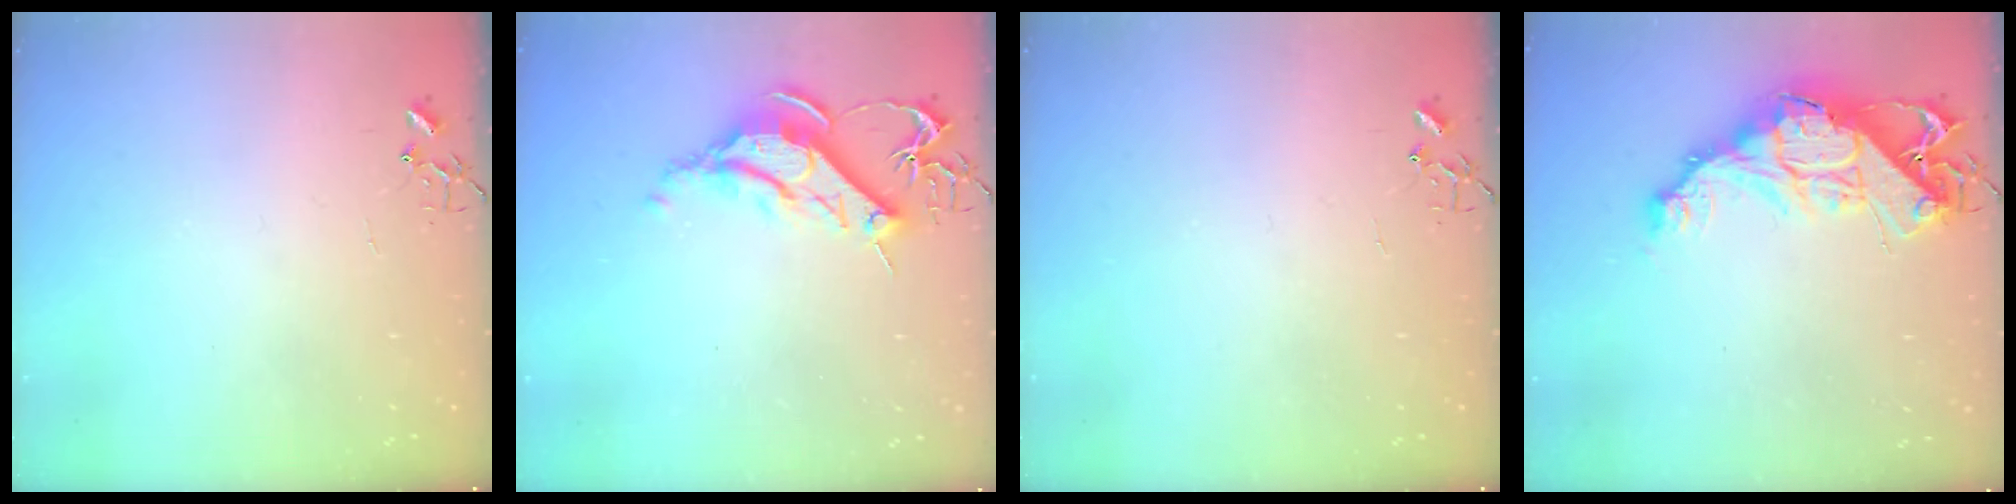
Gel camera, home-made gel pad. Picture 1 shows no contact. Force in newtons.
{"total": 11.9, "press": 11.9, "slide": 0.2}
{"total": 0.0}
{"total": 17.0, "press": 17.0, "slide": 1.2}